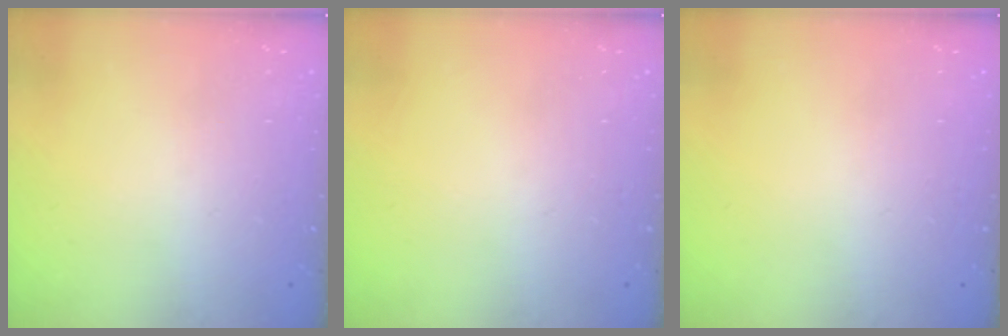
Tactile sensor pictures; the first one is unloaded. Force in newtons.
{"total": 0.0}
{"total": 0.0}